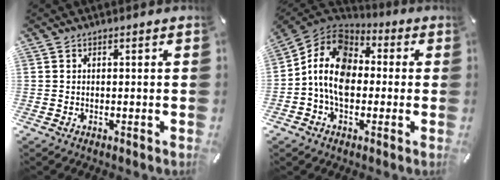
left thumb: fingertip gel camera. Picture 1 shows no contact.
{"total": 12.3, "force": [-2.2, 9.2, 7.8], "torque": [-0.172, 0.026, -0.044]}